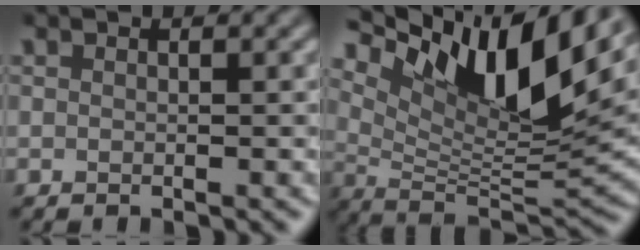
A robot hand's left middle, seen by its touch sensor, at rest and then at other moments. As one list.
[{"total": 13.0, "force": [6.0, 4.3, 10.7], "torque": [-0.178, -0.002, 0.113]}]